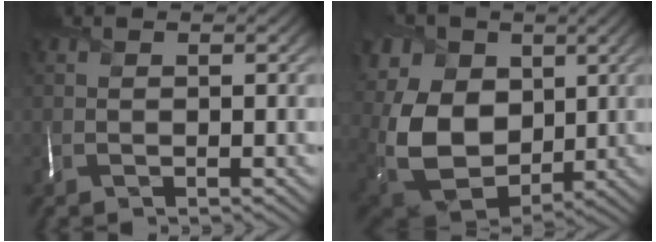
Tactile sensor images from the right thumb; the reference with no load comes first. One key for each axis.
{"total": 14.5, "fx": 3.0, "fy": 10.6, "fz": 9.3, "tx": -0.240, "ty": 0.000, "tz": 0.078}